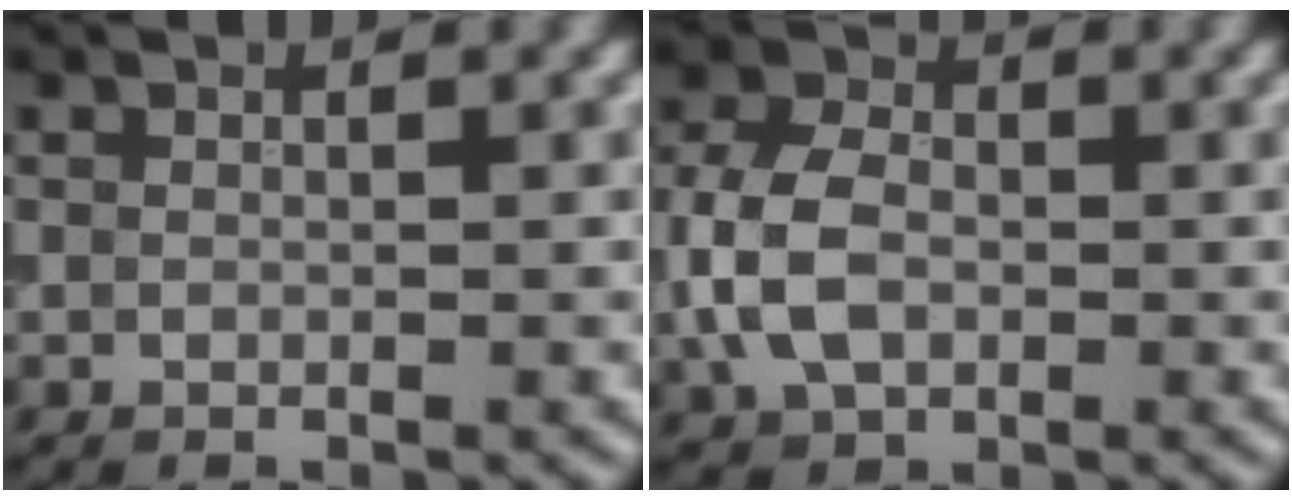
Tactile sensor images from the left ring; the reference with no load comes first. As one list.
[{"total": 5.8, "force": [-1.0, 4.1, 4.1], "torque": [-0.093, 0.006, -0.026]}]